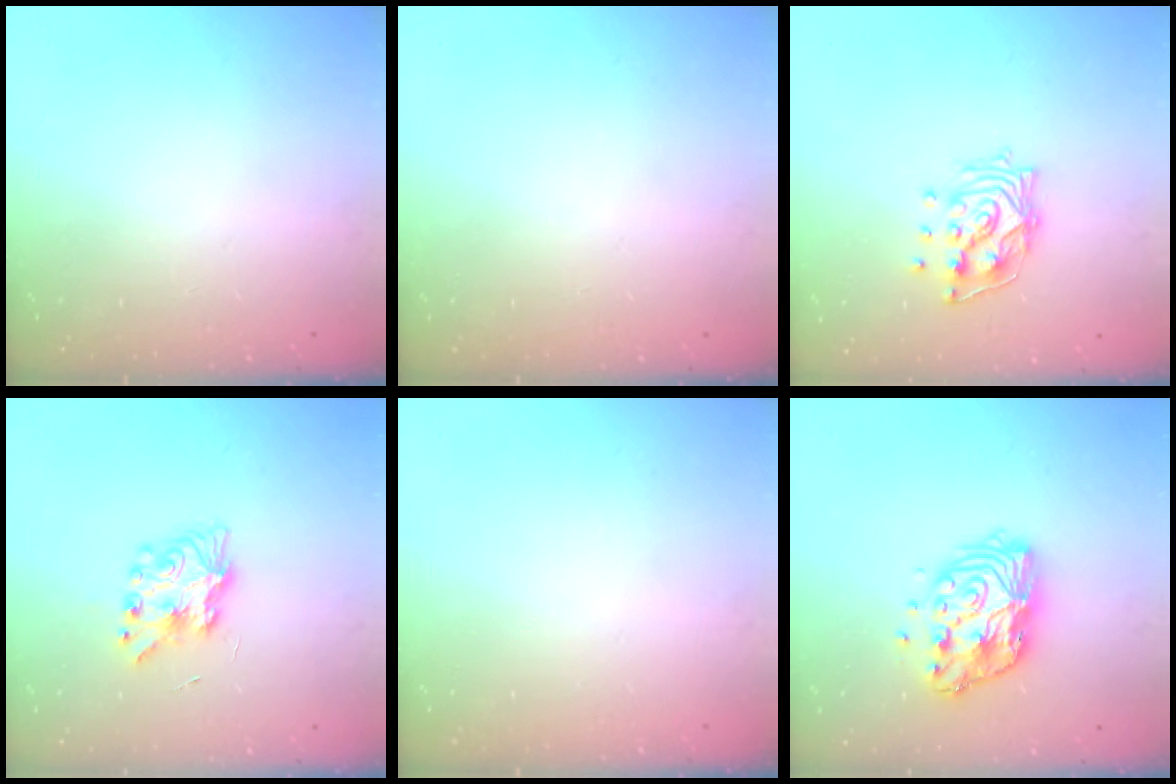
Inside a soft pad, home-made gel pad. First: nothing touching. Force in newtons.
{"total": 0.0}
{"total": 11.7, "press": 11.6, "slide": 1.4}
{"total": 8.3, "press": 8.2, "slide": 0.2}
{"total": 0.0}
{"total": 12.8, "press": 12.8, "slide": 1.0}